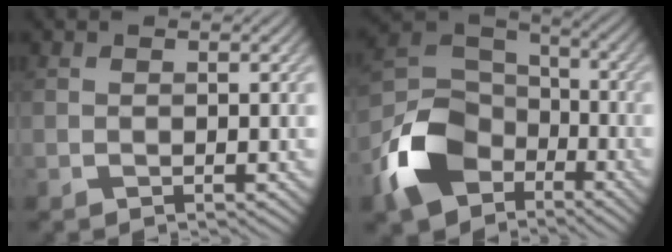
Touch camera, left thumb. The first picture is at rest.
{"total": 12.7, "force": [-6.1, 8.6, 7.1], "torque": [-0.185, -0.025, -0.132]}